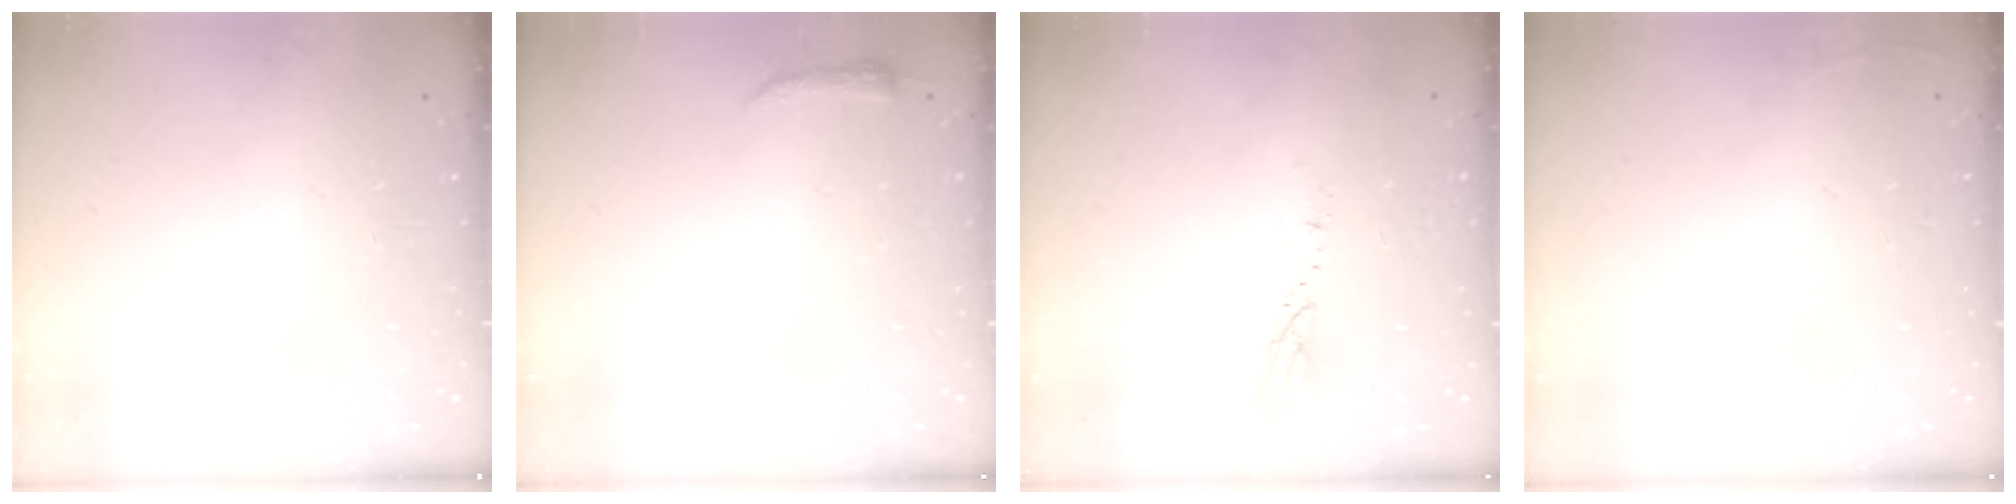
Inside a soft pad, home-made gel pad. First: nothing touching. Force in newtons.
{"total": 3.7, "press": 3.7, "slide": 0.7}
{"total": 3.1, "press": 3.0, "slide": 0.3}
{"total": 2.7, "press": 2.6, "slide": 1.0}